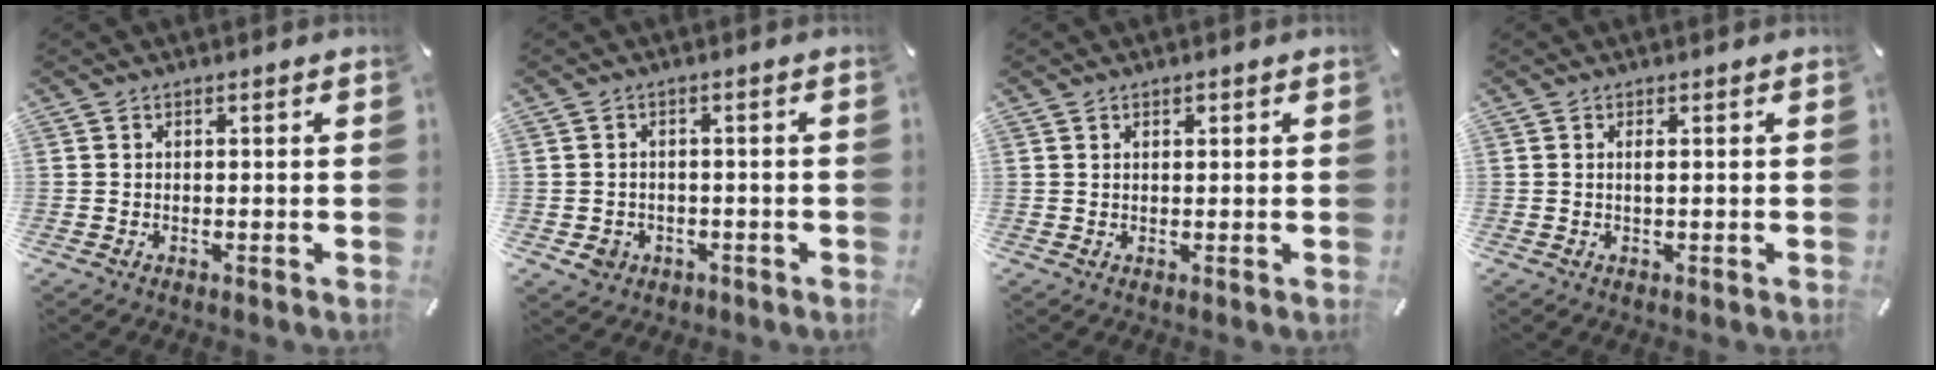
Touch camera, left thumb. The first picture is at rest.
{"total": 3.6, "force": [-1.2, 3.1, 1.5], "torque": [-0.023, -0.001, -0.024]}
{"total": 0.9, "force": [0.5, 0.6, 0.4], "torque": [-0.009, 0.001, 0.010]}
{"total": 1.1, "force": [0.2, 0.1, 1.0], "torque": [-0.021, -0.001, 0.003]}